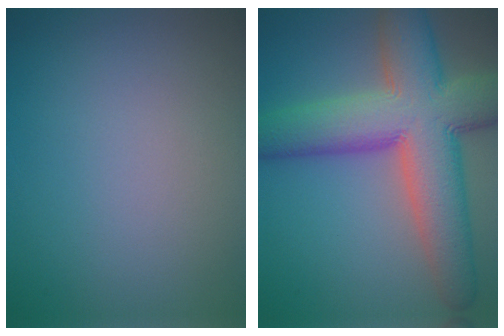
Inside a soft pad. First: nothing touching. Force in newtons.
{"total": 12.2, "press": 12.2, "slide": 0.6}